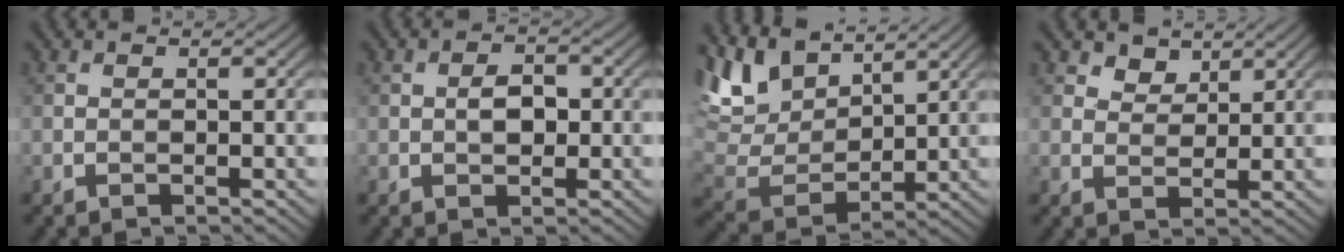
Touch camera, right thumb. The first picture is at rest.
{"total": 2.7, "force": [-0.1, 1.7, 2.1], "torque": [-0.036, 0.001, -0.004]}
{"total": 10.8, "force": [7.0, 5.1, 6.4], "torque": [-0.186, 0.013, 0.133]}
{"total": 2.9, "force": [2.1, 1.7, 1.0], "torque": [-0.023, -0.006, 0.038]}